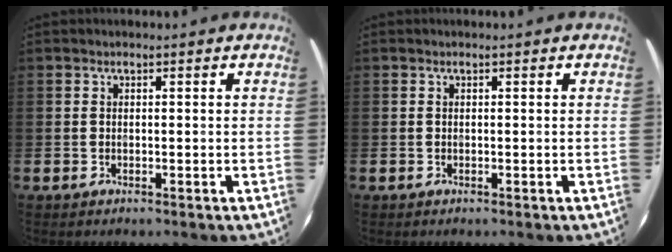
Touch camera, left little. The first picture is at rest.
{"total": 0.0}